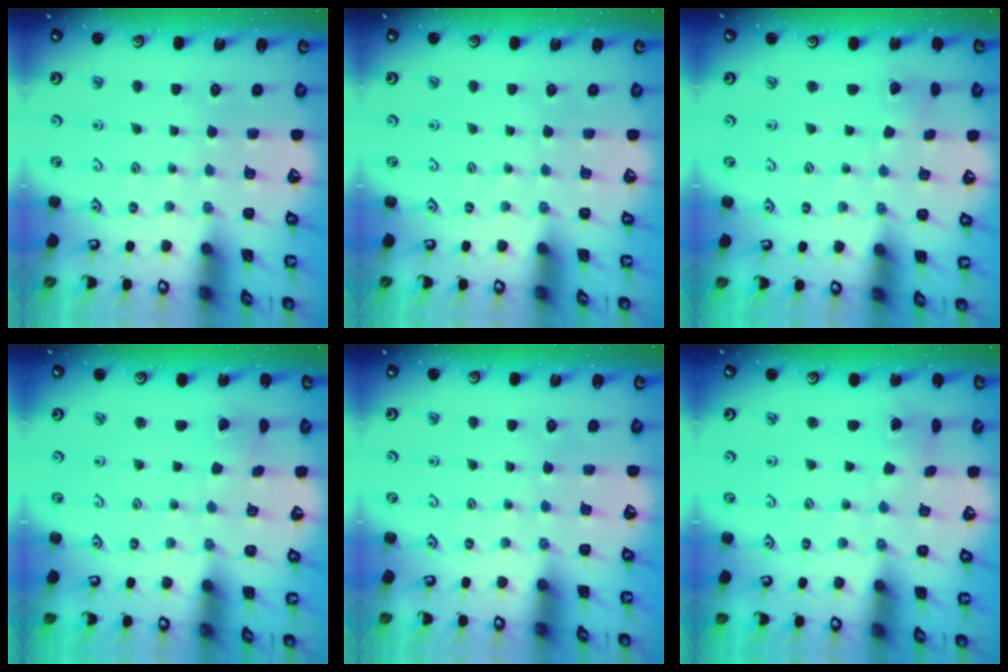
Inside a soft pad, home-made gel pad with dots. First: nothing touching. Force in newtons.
{"total": 0.0}
{"total": 2.4, "press": 2.4, "slide": 0.2}
{"total": 0.7, "press": 0.7, "slide": 0.0}
{"total": 0.0}
{"total": 1.1, "press": 1.0, "slide": 0.4}